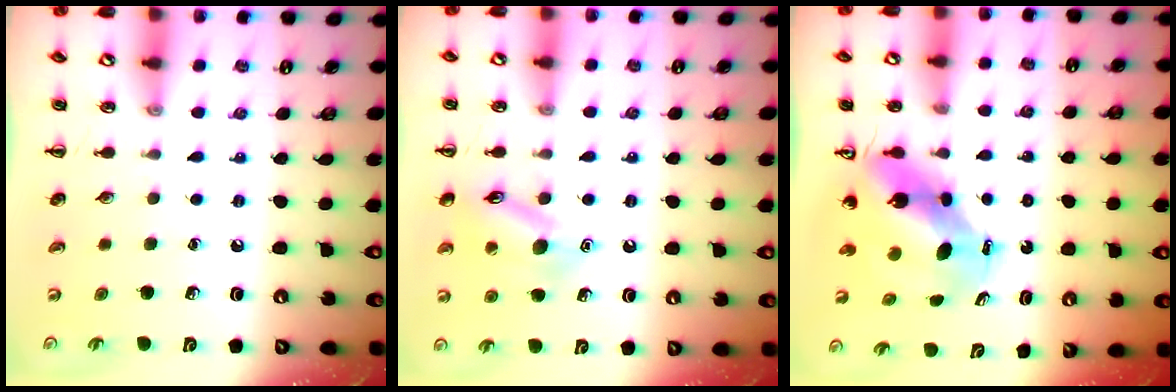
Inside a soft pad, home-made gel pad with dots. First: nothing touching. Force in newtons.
{"total": 12.6, "press": 12.6, "slide": 0.7}
{"total": 8.1, "press": 7.8, "slide": 2.3}